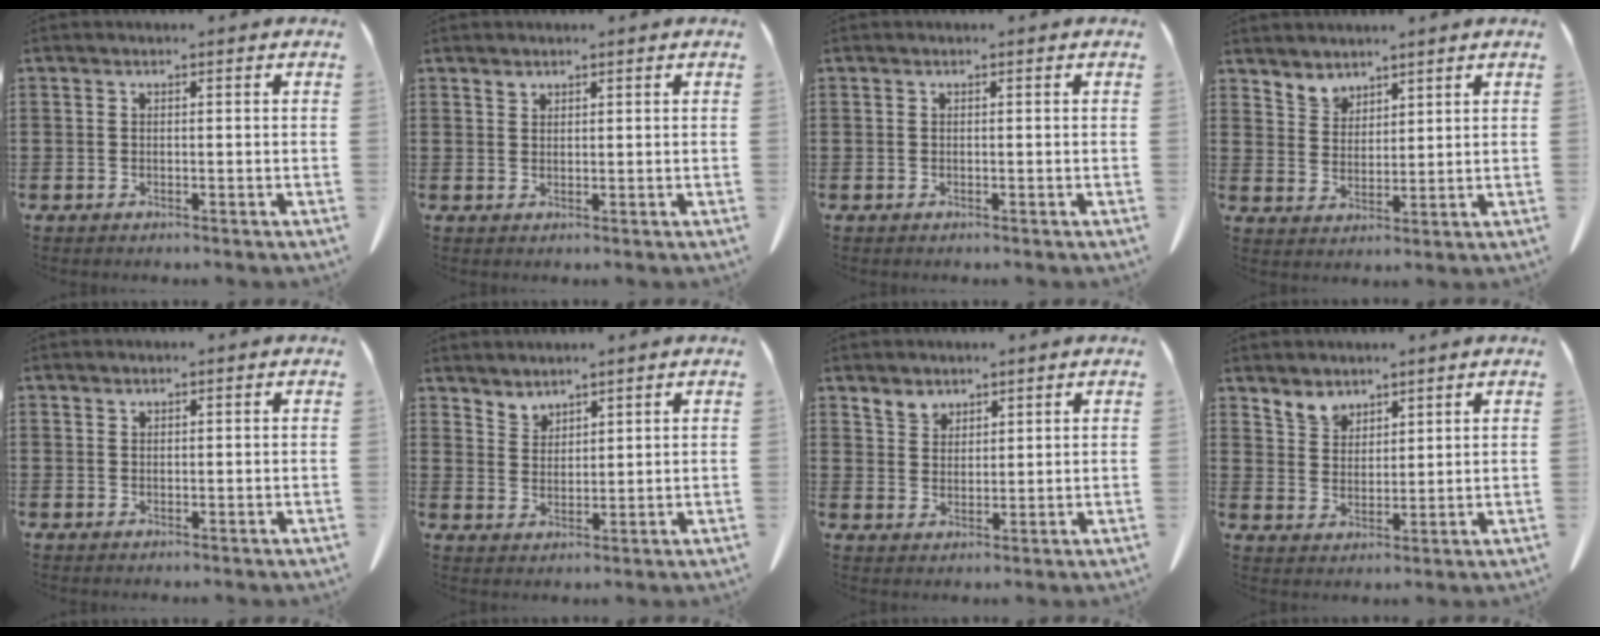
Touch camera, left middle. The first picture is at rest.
{"total": 1.2, "force": [1.0, 0.5, 0.2], "torque": [-0.008, 0.001, 0.021]}
{"total": 0.0}
{"total": 3.4, "force": [3.1, 1.4, -0.1], "torque": [-0.011, -0.003, 0.059]}
{"total": 0.6, "force": [0.6, 0.2, 0.1], "torque": [-0.004, 0.000, 0.012]}
{"total": 2.8, "force": [2.7, 0.6, -0.3], "torque": [-0.003, -0.006, 0.053]}
{"total": 3.0, "force": [2.6, 1.6, 0.2], "torque": [-0.013, 0.004, 0.050]}
{"total": 3.8, "force": [3.3, 1.9, 0.3], "torque": [-0.019, -0.001, 0.062]}